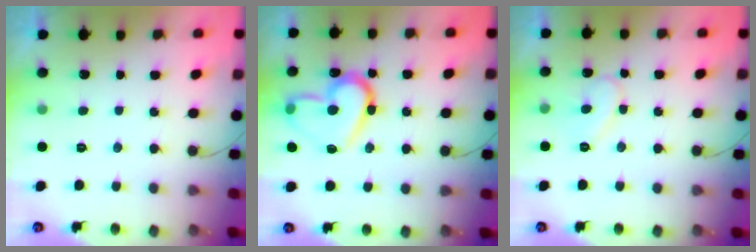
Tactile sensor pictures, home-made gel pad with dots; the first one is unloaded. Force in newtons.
{"total": 17.9, "press": 17.8, "slide": 2.4}
{"total": 7.9, "press": 7.8, "slide": 0.6}